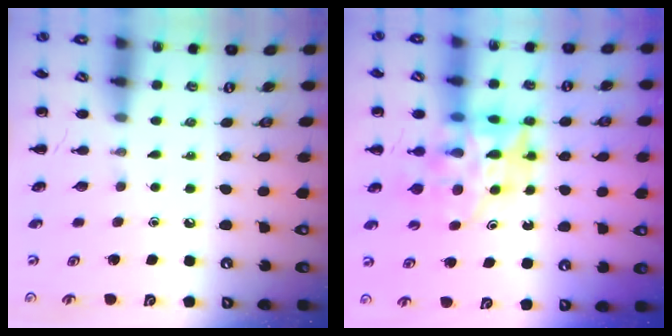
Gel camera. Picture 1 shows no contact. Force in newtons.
{"total": 12.2, "press": 11.6, "slide": 3.7}